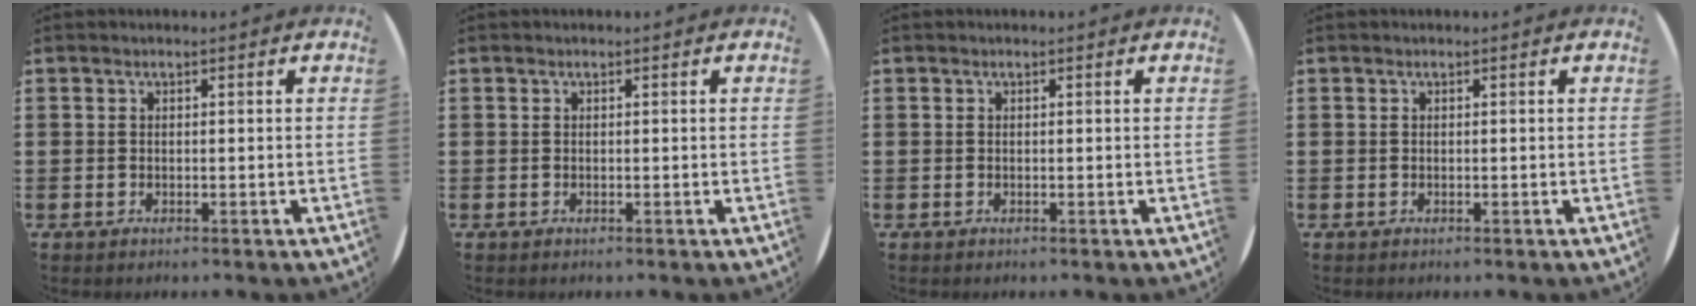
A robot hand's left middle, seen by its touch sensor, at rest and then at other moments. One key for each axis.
{"total": 0.0}
{"total": 0.0}
{"total": 0.0}